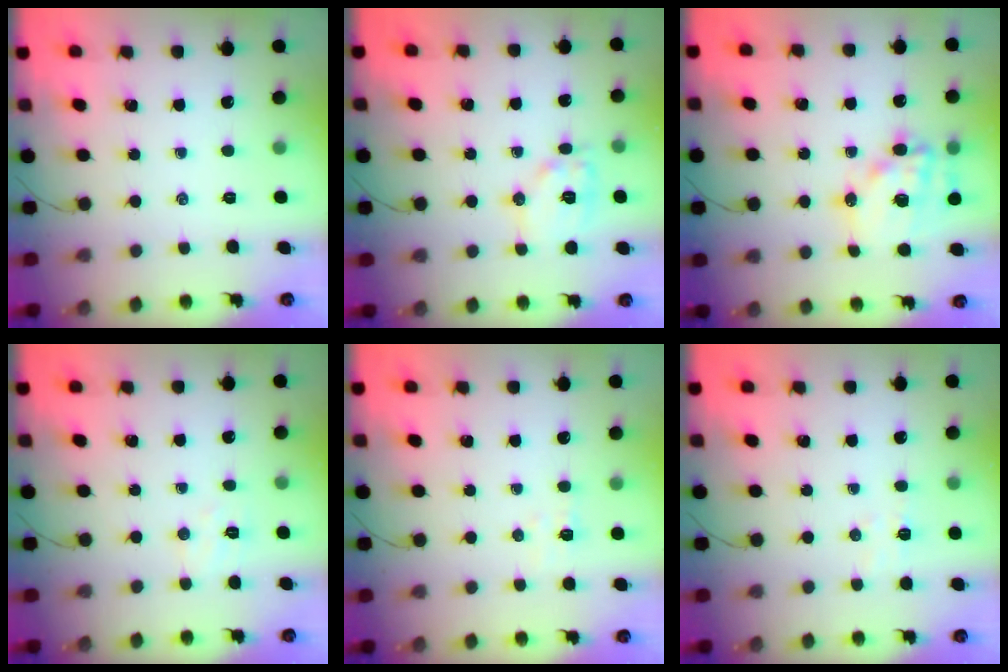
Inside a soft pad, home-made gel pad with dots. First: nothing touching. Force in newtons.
{"total": 10.7, "press": 10.7, "slide": 0.4}
{"total": 14.7, "press": 14.3, "slide": 3.3}
{"total": 5.1, "press": 5.0, "slide": 1.0}
{"total": 4.2, "press": 4.0, "slide": 1.0}
{"total": 3.8, "press": 3.7, "slide": 1.0}